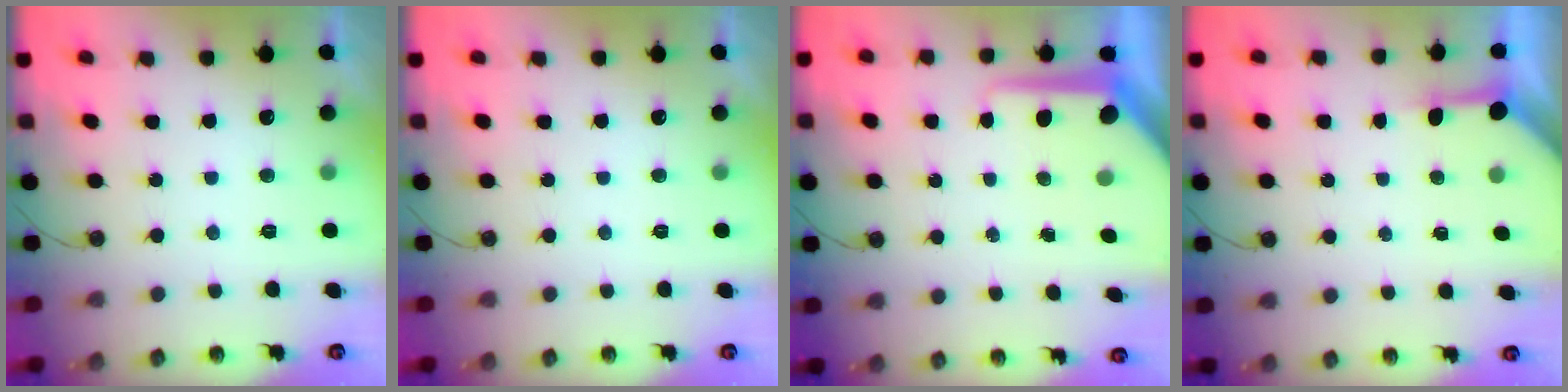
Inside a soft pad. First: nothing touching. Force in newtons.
{"total": 0.0}
{"total": 11.0, "press": 11.0, "slide": 1.0}
{"total": 3.4, "press": 3.3, "slide": 0.4}